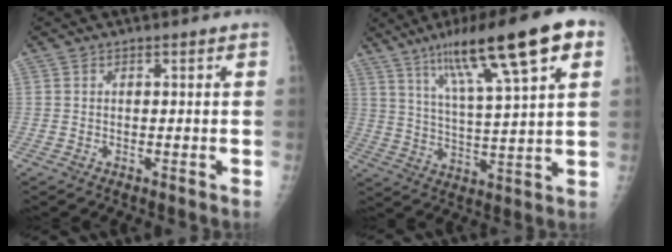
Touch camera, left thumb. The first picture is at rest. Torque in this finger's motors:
{"motor_torque": [0.84, 0.86, 1.26, -0.76, 0.17]}